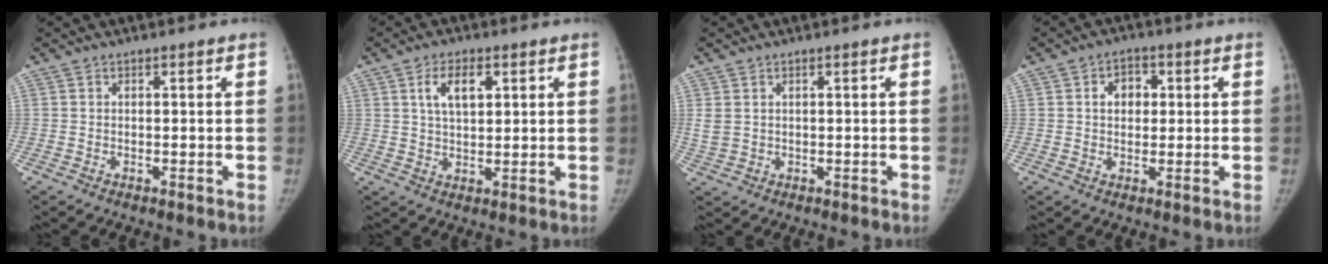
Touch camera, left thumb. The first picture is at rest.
{"total": 6.2, "force": [2.4, 3.3, 4.8], "torque": [-0.073, -0.006, 0.045]}
{"total": 2.5, "force": [0.7, 2.0, 1.4], "torque": [-0.035, 0.001, 0.022]}
{"total": 4.9, "force": [1.0, 3.8, 3.0], "torque": [-0.020, 0.005, 0.013]}